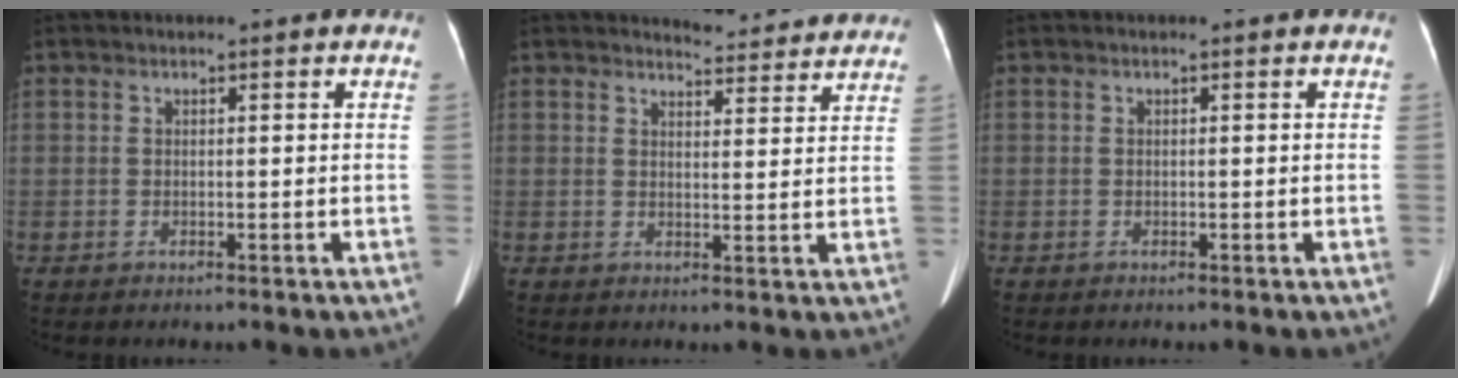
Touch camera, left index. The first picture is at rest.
{"total": 7.5, "force": [7.3, 1.3, 0.5], "torque": [0.002, -0.002, 0.076]}
{"total": 0.0}